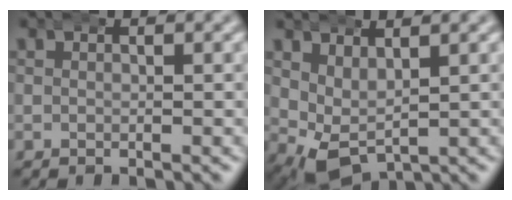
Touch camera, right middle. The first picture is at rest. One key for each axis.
{"total": 5.1, "fx": 0.3, "fy": 3.9, "fz": 3.2, "tx": -0.080, "ty": -0.034, "tz": 0.016}